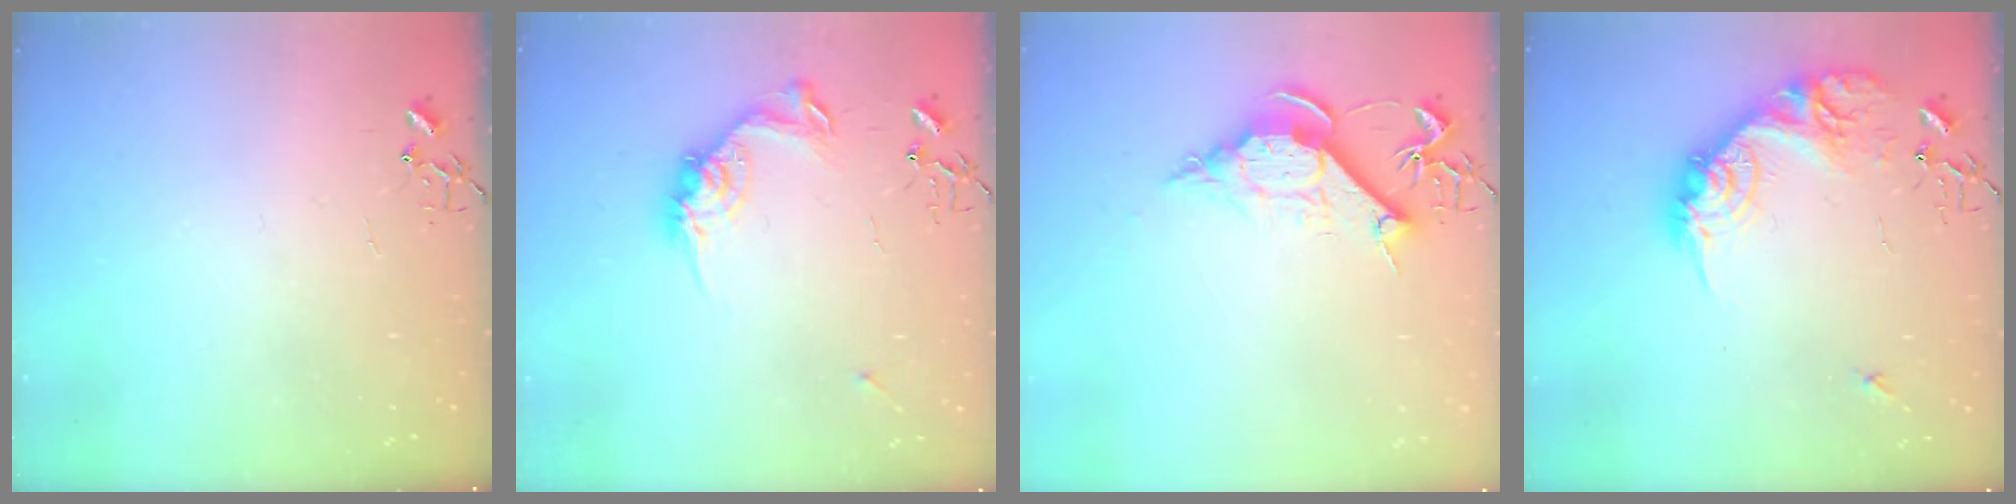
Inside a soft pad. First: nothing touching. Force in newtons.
{"total": 13.3, "press": 13.3, "slide": 0.1}
{"total": 10.6, "press": 10.6, "slide": 0.5}
{"total": 18.2, "press": 18.2, "slide": 1.3}